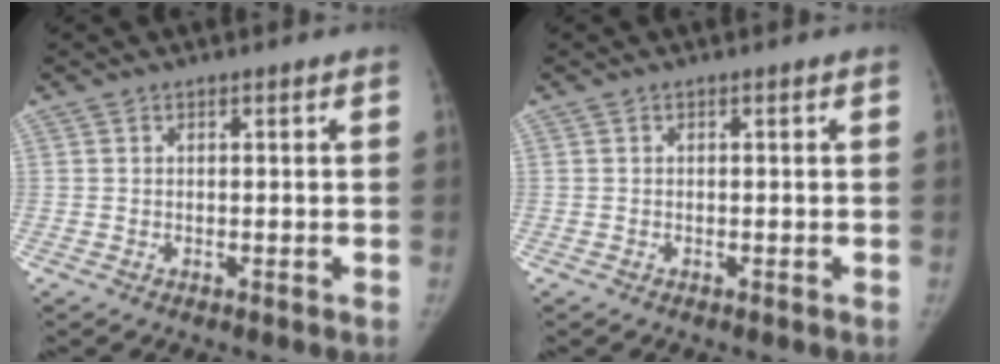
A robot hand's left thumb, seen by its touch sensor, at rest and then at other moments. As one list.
[{"total": 0.0}]